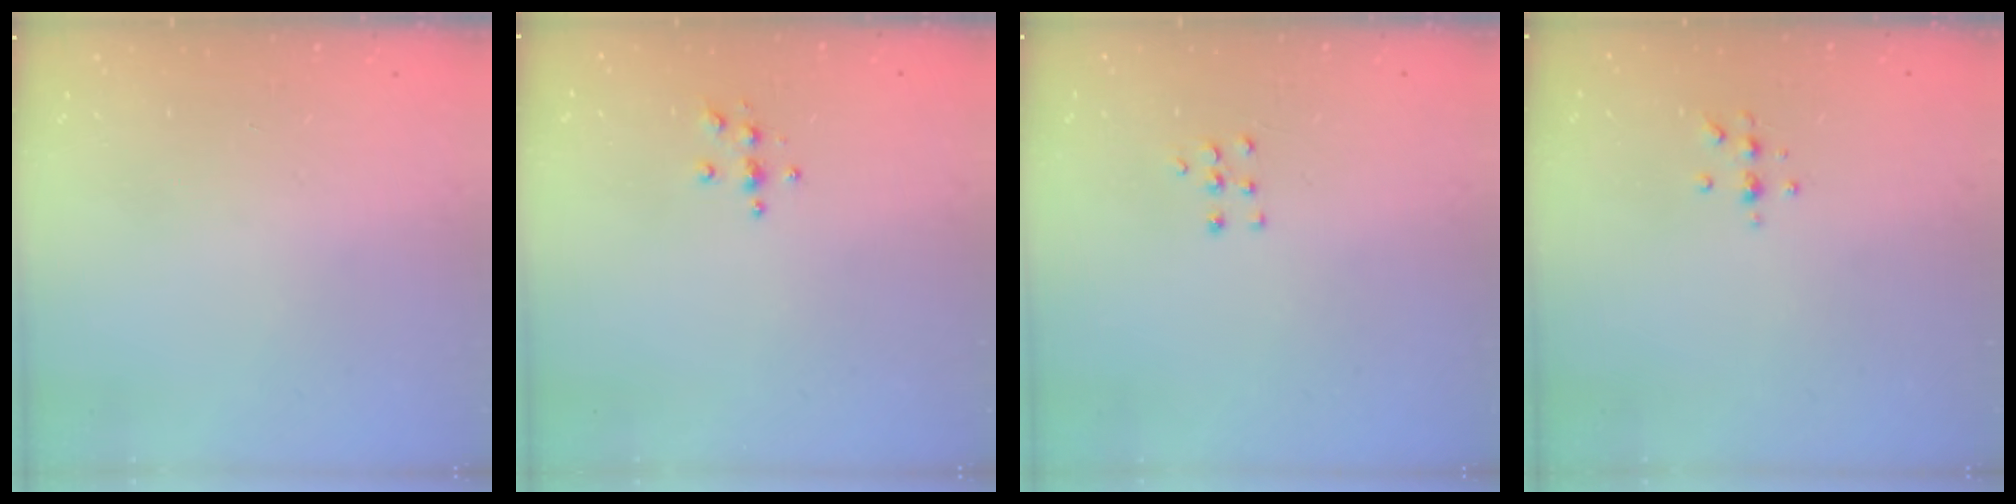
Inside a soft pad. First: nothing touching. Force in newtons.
{"total": 3.9, "press": 3.8, "slide": 0.4}
{"total": 4.6, "press": 4.5, "slide": 0.5}
{"total": 4.0, "press": 3.8, "slide": 1.2}